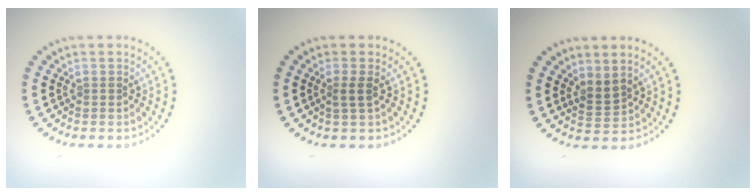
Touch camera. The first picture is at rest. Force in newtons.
{"total": 1.3, "press": 0.9, "slide": 0.9}
{"total": 1.7, "press": 1.3, "slide": 1.2}